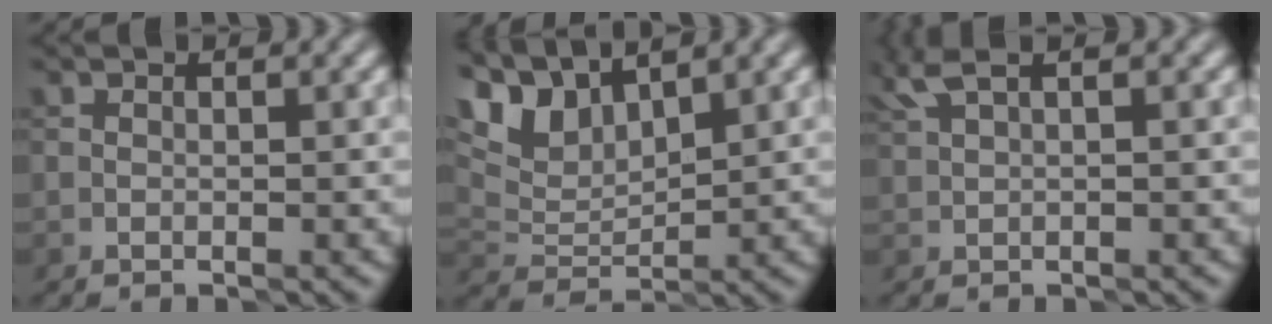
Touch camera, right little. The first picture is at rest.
{"total": 6.2, "force": [4.7, 2.2, 3.3], "torque": [-0.081, 0.010, 0.090]}
{"total": 2.6, "force": [1.7, 0.4, 1.9], "torque": [-0.051, 0.012, 0.040]}